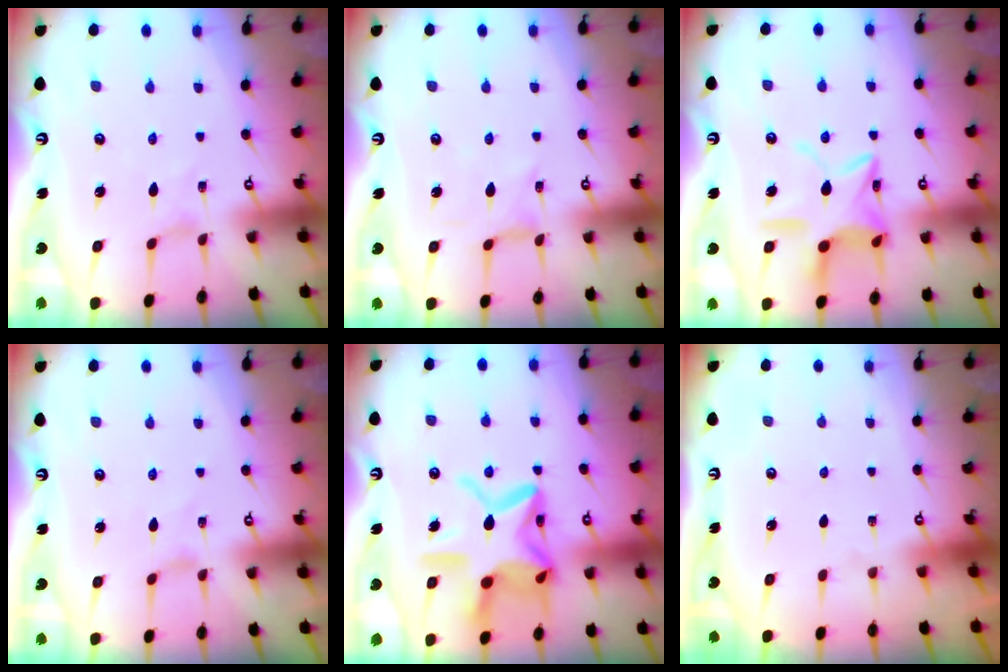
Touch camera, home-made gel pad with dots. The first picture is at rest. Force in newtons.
{"total": 1.3, "press": 1.2, "slide": 0.1}
{"total": 14.1, "press": 14.1, "slide": 1.0}
{"total": 0.0}
{"total": 18.4, "press": 18.3, "slide": 1.4}
{"total": 0.0}